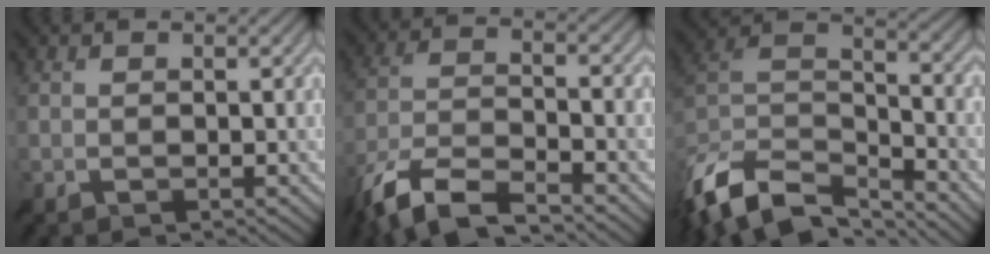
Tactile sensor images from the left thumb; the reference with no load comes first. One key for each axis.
{"total": 10.4, "fx": -7.9, "fy": 2.9, "fz": 6.2, "tx": -0.136, "ty": -0.014, "tz": -0.163}
{"total": 14.2, "fx": -10.3, "fy": 6.3, "fz": 7.5, "tx": -0.205, "ty": -0.016, "tz": -0.178}